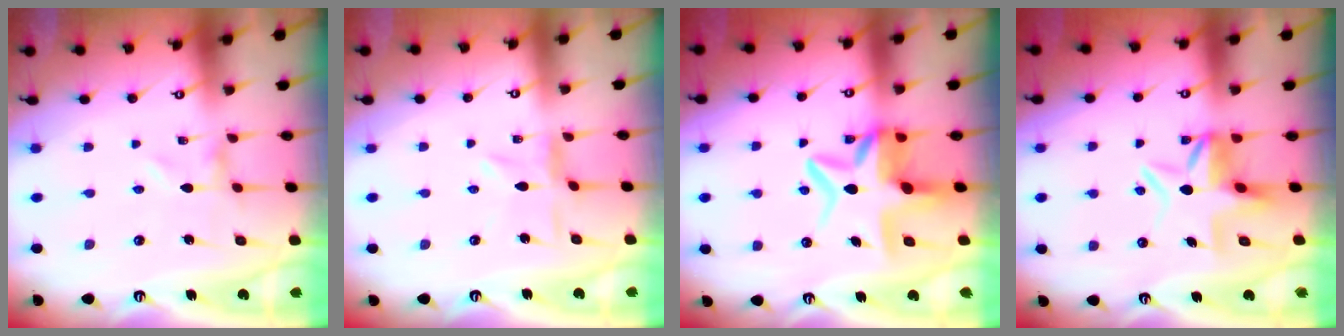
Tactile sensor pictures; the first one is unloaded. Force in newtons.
{"total": 3.8, "press": 3.7, "slide": 0.4}
{"total": 10.0, "press": 9.6, "slide": 2.6}
{"total": 7.4, "press": 7.3, "slide": 0.8}